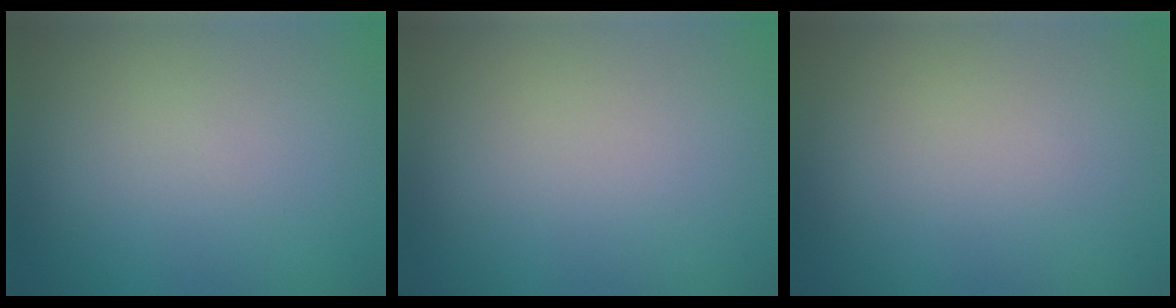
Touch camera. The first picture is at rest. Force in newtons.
{"total": 0.0}
{"total": 0.0}